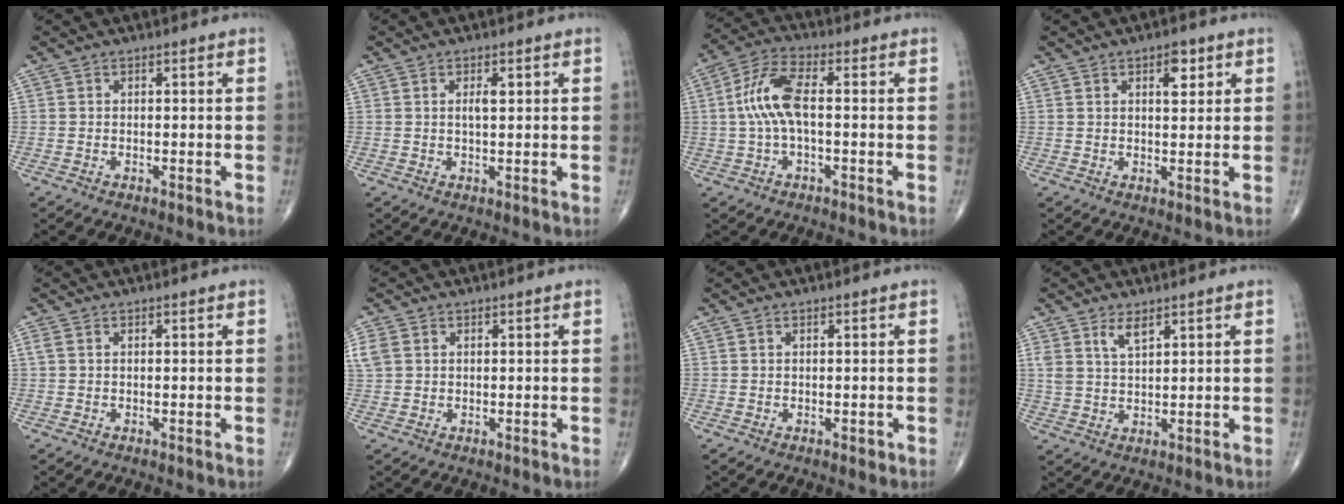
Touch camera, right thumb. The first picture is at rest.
{"total": 2.2, "force": [0.7, 0.7, 2.0], "torque": [-0.033, -0.003, 0.012]}
{"total": 9.0, "force": [0.0, 3.6, 8.3], "torque": [-0.190, 0.027, -0.004]}
{"total": 3.8, "force": [1.8, 1.8, 2.9], "torque": [-0.029, -0.008, 0.025]}
{"total": 1.0, "force": [0.2, 0.7, 0.8], "torque": [-0.023, 0.009, 0.007]}
{"total": 3.5, "force": [0.9, 2.8, 2.0], "torque": [-0.057, 0.012, 0.023]}
{"total": 0.7, "force": [0.0, 0.4, 0.5], "torque": [-0.002, -0.001, 0.001]}
{"total": 3.6, "force": [2.3, 1.3, 2.4], "torque": [-0.043, -0.014, 0.049]}